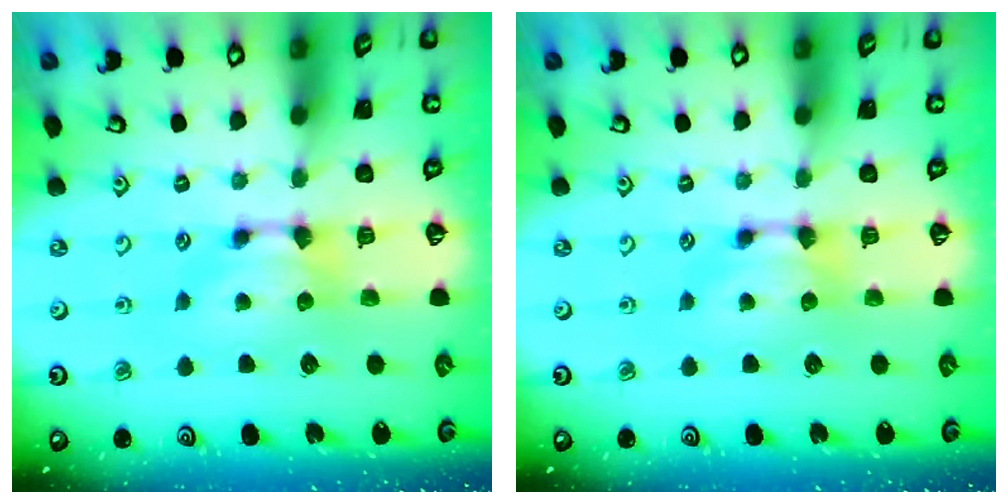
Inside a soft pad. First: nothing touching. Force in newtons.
{"total": 0.0}